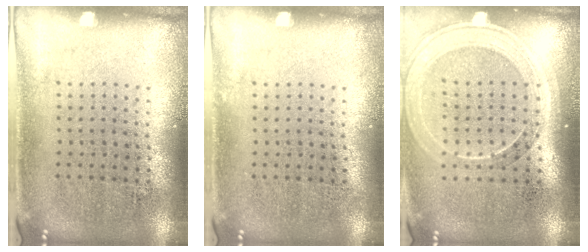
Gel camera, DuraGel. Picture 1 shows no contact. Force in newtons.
{"total": 0.0}
{"total": 1.7, "press": 1.5, "slide": 0.7}